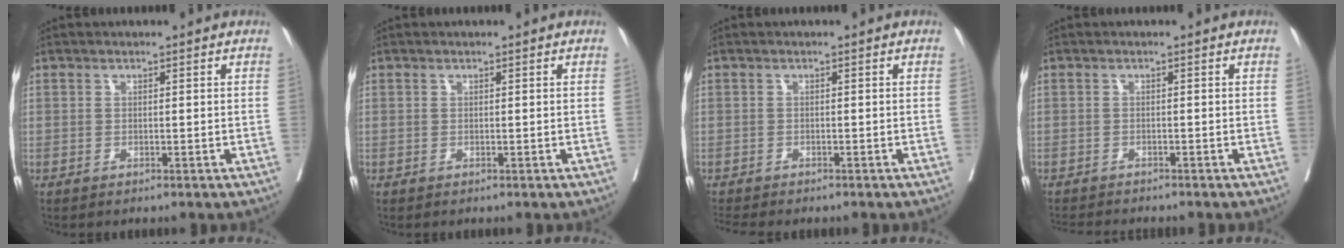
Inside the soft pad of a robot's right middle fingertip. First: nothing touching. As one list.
[{"total": 0.0}, {"total": 3.3, "force": [-3.1, 0.3, 1.2], "torque": [-0.024, -0.011, -0.046]}, {"total": 5.0, "force": [-4.8, 0.5, 1.6], "torque": [-0.024, -0.012, -0.073]}]